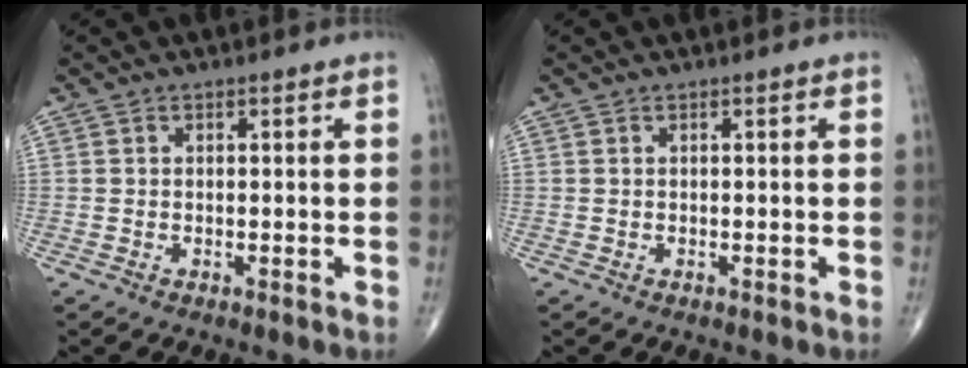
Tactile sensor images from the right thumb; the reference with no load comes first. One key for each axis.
{"total": 0.0}